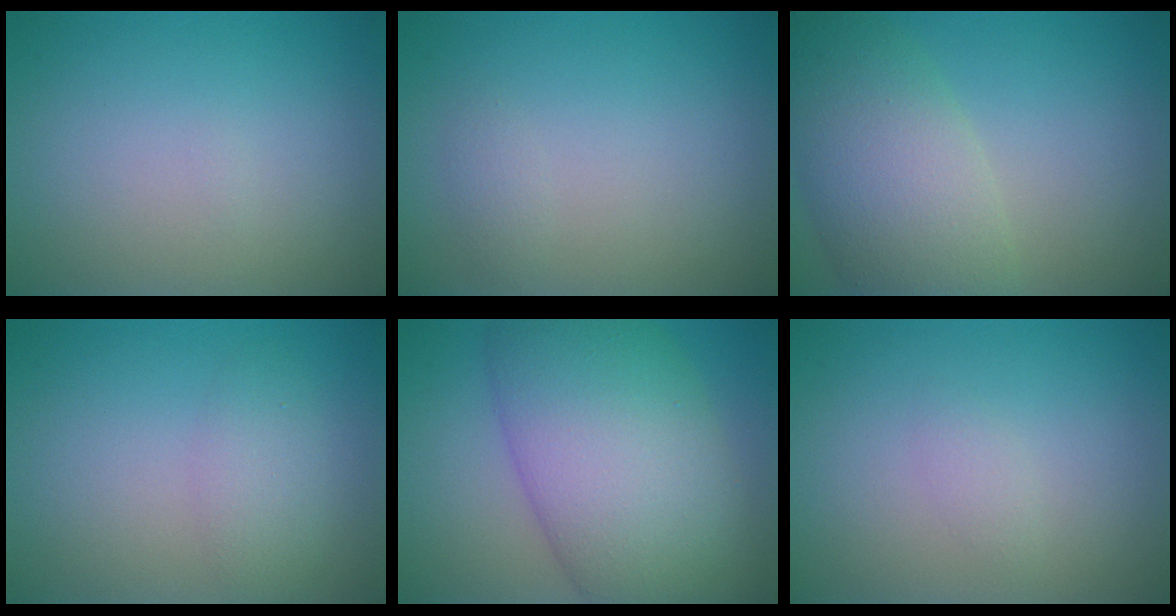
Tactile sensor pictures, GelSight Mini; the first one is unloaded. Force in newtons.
{"total": 0.7, "press": 0.7, "slide": 0.1}
{"total": 7.6, "press": 7.6, "slide": 0.7}
{"total": 2.2, "press": 2.2, "slide": 0.1}
{"total": 12.8, "press": 12.7, "slide": 0.4}
{"total": 0.9, "press": 0.9, "slide": 0.0}